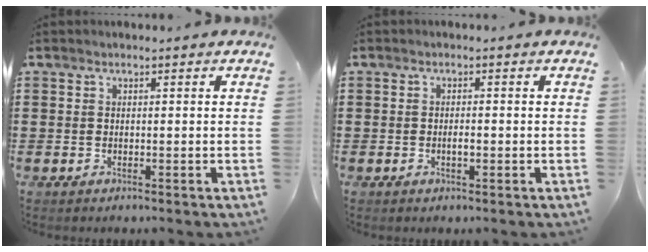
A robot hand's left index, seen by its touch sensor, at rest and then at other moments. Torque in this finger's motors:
{"motor_torque": [1.07, 0.81, 0.12, 0.16]}